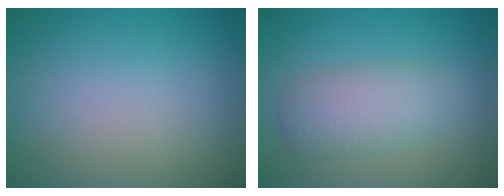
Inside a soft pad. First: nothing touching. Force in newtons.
{"total": 3.8, "press": 3.8, "slide": 0.2}